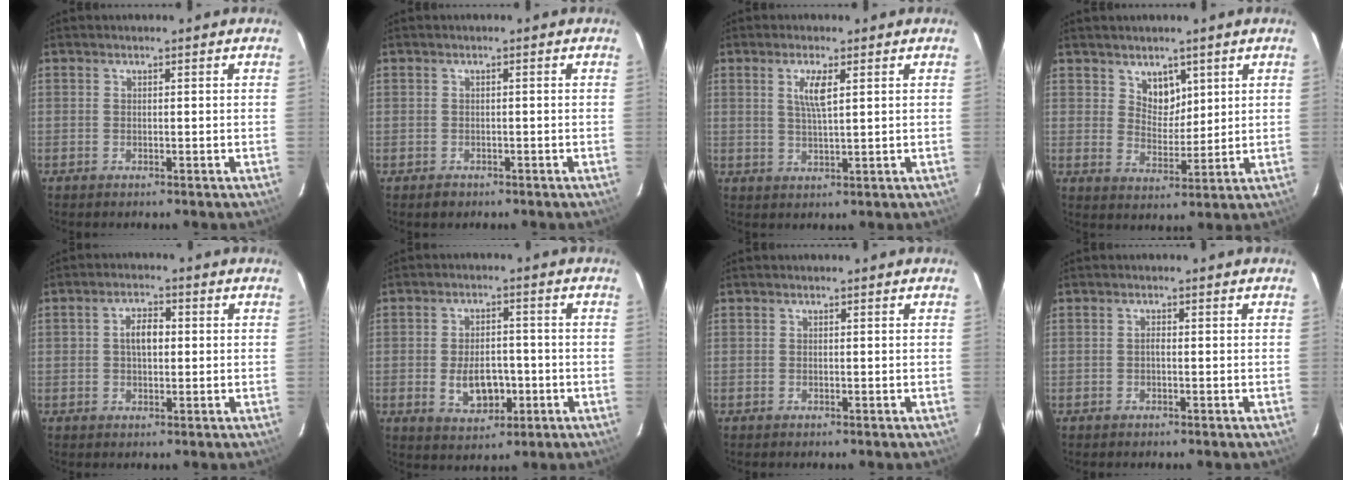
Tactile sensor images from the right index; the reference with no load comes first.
{"total": 1.8, "force": [-0.9, 1.5, 0.2], "torque": [-0.004, 0.004, -0.010]}
{"total": 4.1, "force": [1.5, 0.7, 3.7], "torque": [-0.073, -0.001, 0.029]}
{"total": 5.1, "force": [3.1, 3.6, 1.9], "torque": [-0.024, 0.000, 0.059]}
{"total": 4.3, "force": [0.4, 2.5, 3.5], "torque": [-0.060, 0.012, 0.008]}
{"total": 8.0, "force": [-2.0, 5.0, 5.9], "torque": [-0.111, -0.001, -0.021]}
{"total": 0.0}
{"total": 0.7, "force": [-0.2, 0.3, 0.6], "torque": [-0.011, 0.005, -0.005]}